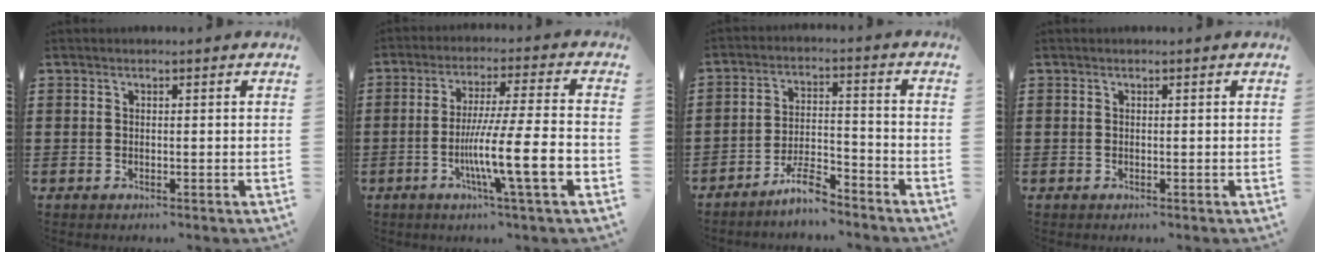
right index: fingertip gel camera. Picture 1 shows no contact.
{"total": 12.0, "force": [-3.9, 0.8, 11.3], "torque": [-0.205, -0.012, -0.072]}
{"total": 6.1, "force": [-5.3, 1.0, 2.9], "torque": [-0.061, 0.006, -0.102]}
{"total": 0.0}